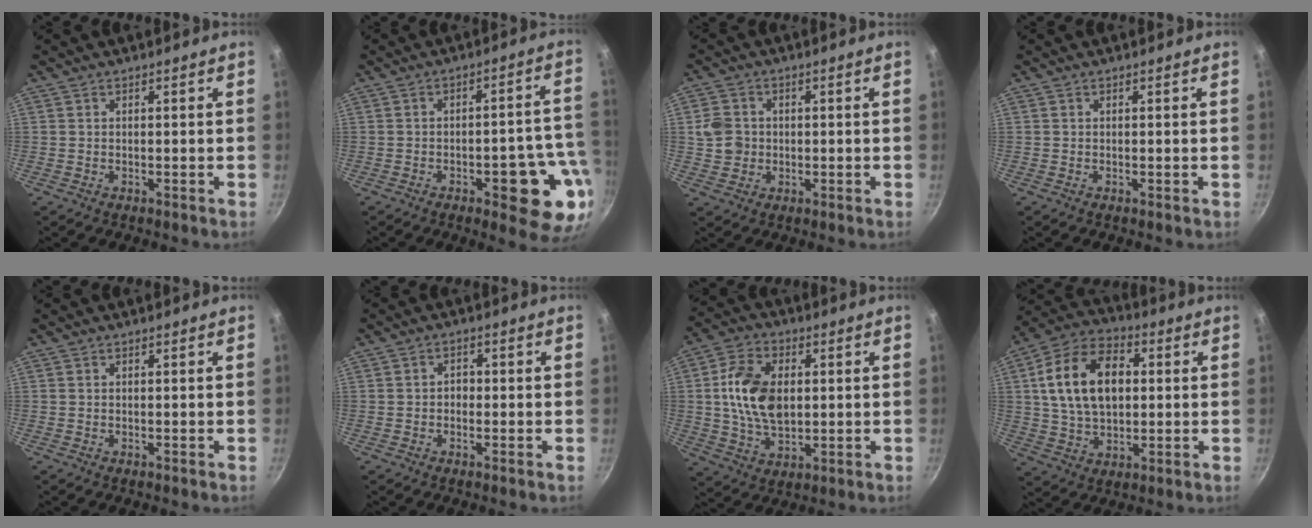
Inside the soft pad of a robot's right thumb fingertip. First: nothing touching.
{"total": 14.0, "force": [-5.1, 5.1, 12.0], "torque": [-0.100, 0.028, -0.064]}
{"total": 5.7, "force": [0.2, 5.1, 2.5], "torque": [-0.031, 0.004, 0.001]}
{"total": 0.0}
{"total": 0.0}
{"total": 2.2, "force": [-0.3, 1.8, 1.3], "torque": [-0.010, 0.007, -0.008]}
{"total": 13.7, "force": [1.5, 8.8, 10.4], "torque": [-0.175, 0.001, 0.025]}
{"total": 17.6, "force": [2.9, 11.4, 13.1], "torque": [-0.204, 0.014, 0.040]}